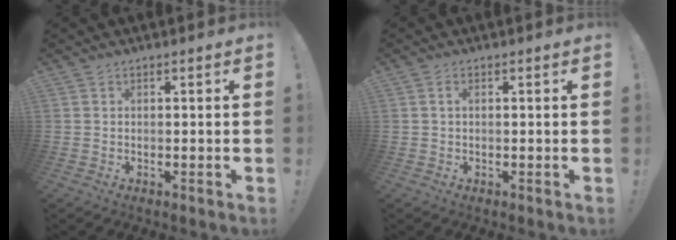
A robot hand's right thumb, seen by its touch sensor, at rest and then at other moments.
{"total": 1.2, "force": [0.2, 0.5, 1.0], "torque": [-0.017, 0.003, 0.002]}